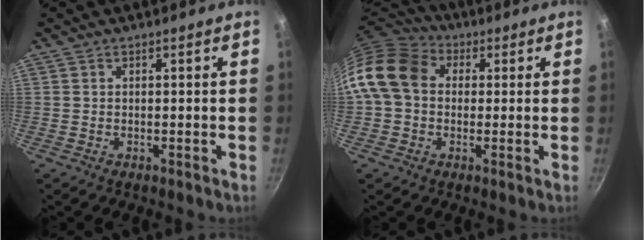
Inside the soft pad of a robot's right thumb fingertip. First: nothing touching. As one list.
[{"total": 13.3, "force": [1.5, 10.5, 8.1], "torque": [-0.132, 0.027, 0.009]}]